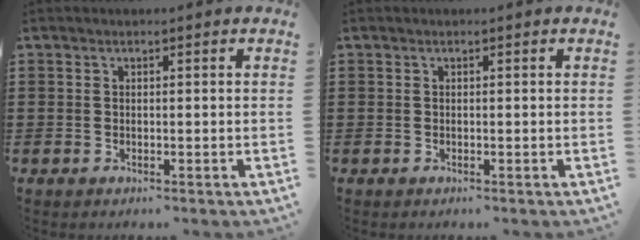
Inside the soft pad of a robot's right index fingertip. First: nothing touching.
{"total": 0.0}